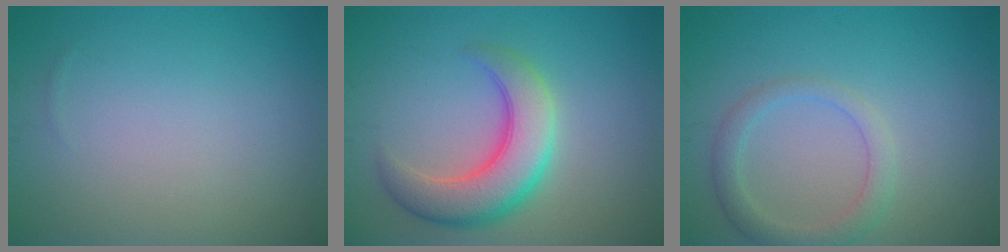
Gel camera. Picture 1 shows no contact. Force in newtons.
{"total": 6.4, "press": 6.4, "slide": 0.4}
{"total": 2.6, "press": 2.6, "slide": 0.3}